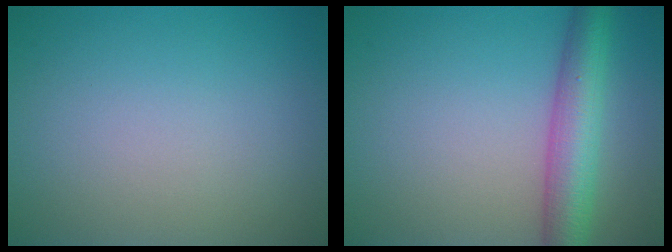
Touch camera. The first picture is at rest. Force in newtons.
{"total": 5.7, "press": 5.7, "slide": 0.1}